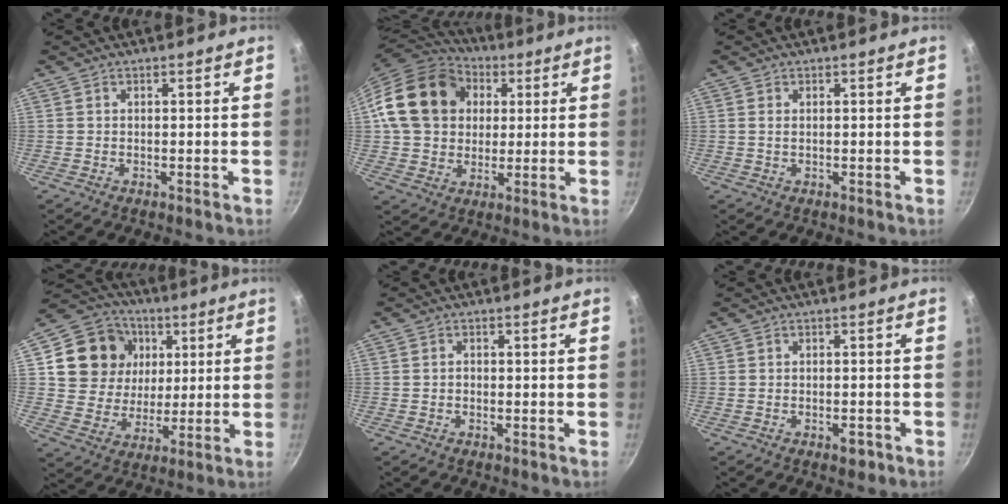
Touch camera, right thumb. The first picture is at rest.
{"total": 19.6, "force": [4.5, 15.9, 10.5], "torque": [-0.167, 0.021, 0.075]}
{"total": 1.1, "force": [0.2, 0.6, 0.9], "torque": [-0.018, 0.000, 0.002]}
{"total": 16.2, "force": [4.8, 14.0, 6.6], "torque": [-0.099, 0.002, 0.083]}
{"total": 1.0, "force": [-0.2, 0.8, 0.7], "torque": [-0.012, 0.005, -0.004]}
{"total": 2.4, "force": [-1.3, 1.3, 1.6], "torque": [-0.018, 0.012, -0.013]}